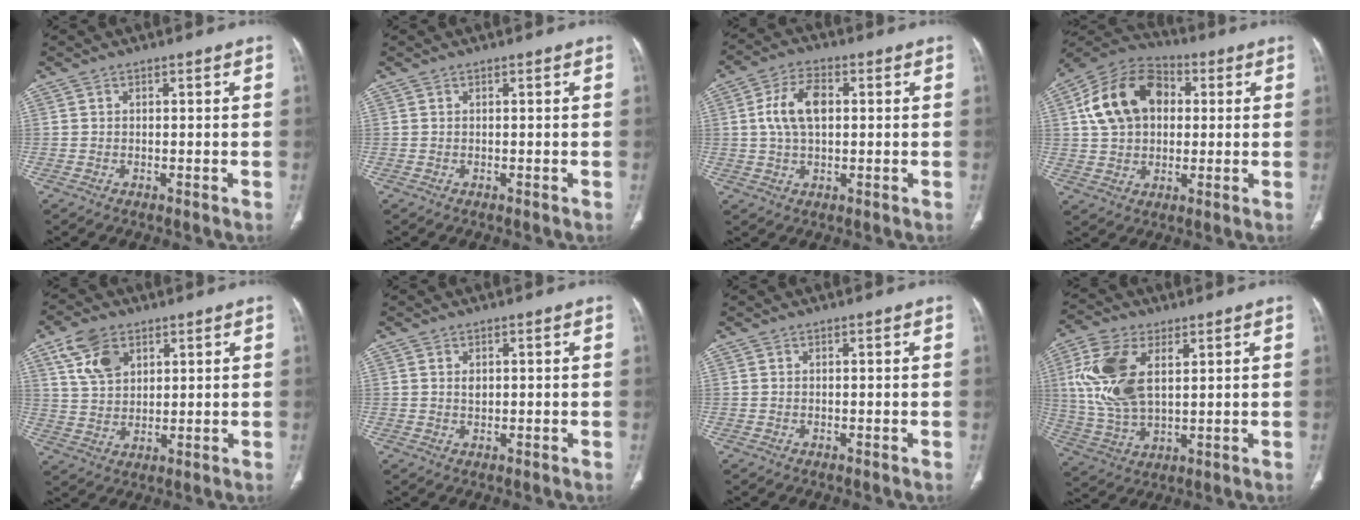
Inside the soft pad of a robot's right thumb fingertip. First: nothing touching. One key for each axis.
{"total": 0.0}
{"total": 8.6, "fx": 1.2, "fy": 5.0, "fz": 6.9, "tx": -0.131, "ty": 0.013, "tz": 0.020}
{"total": 16.4, "fx": 3.2, "fy": 11.8, "fz": 10.9, "tx": -0.174, "ty": 0.019, "tz": 0.048}
{"total": 8.9, "fx": 4.5, "fy": 5.7, "fz": 5.2, "tx": -0.081, "ty": -0.013, "tz": 0.091}
{"total": 1.4, "fx": 0.4, "fy": 0.9, "fz": 0.9, "tx": -0.012, "ty": -0.003, "tz": 0.010}
{"total": 0.0}
{"total": 14.6, "fx": 4.4, "fy": 8.1, "fz": 11.3, "tx": -0.238, "ty": -0.007, "tz": 0.091}